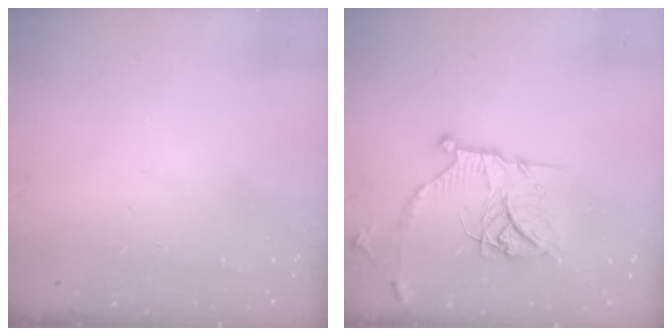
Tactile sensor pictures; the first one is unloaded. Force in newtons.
{"total": 16.4, "press": 16.4, "slide": 1.3}